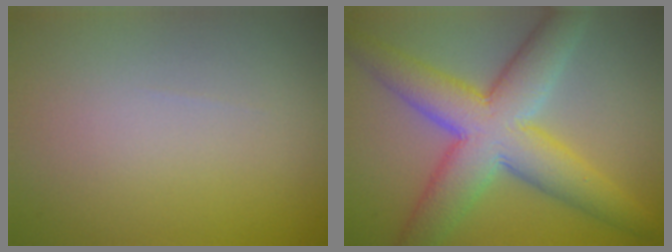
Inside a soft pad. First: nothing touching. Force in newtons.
{"total": 9.5, "press": 9.4, "slide": 0.5}